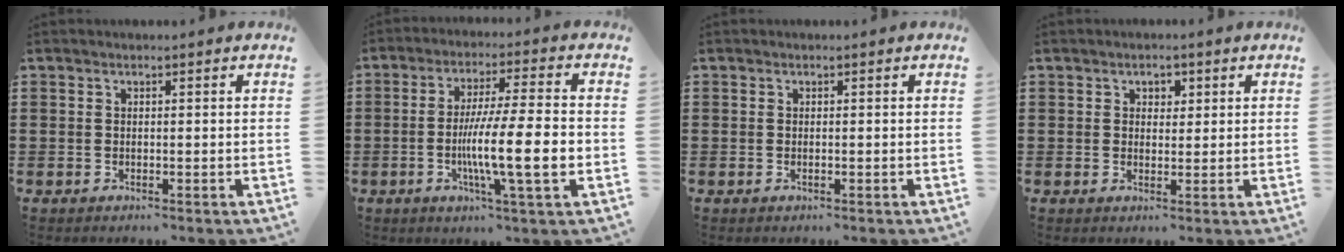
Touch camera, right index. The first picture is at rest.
{"total": 12.2, "force": [-2.6, 1.1, 11.9], "torque": [-0.209, -0.015, -0.051]}
{"total": 0.0}
{"total": 1.6, "force": [0.6, 1.3, 0.6], "torque": [-0.017, 0.009, 0.009]}